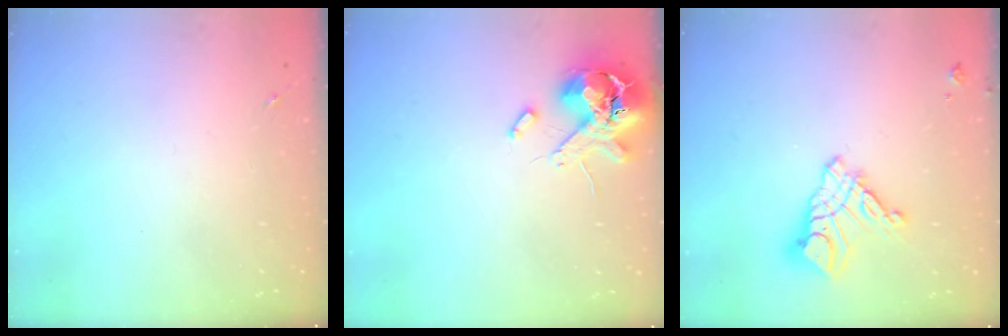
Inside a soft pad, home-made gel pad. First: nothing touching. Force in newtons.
{"total": 12.2, "press": 12.0, "slide": 1.8}
{"total": 12.6, "press": 12.5, "slide": 1.1}